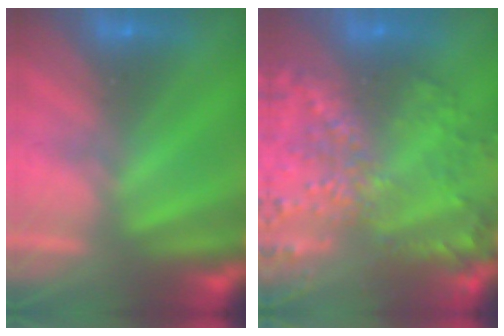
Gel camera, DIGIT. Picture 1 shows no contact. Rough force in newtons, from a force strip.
{"total": 9.0}